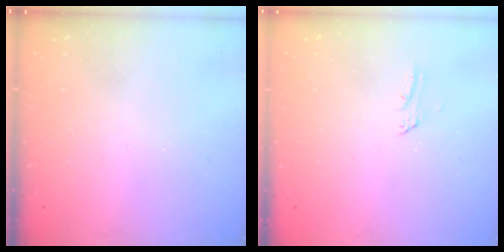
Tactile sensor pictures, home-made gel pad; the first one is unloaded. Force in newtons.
{"total": 1.4, "press": 1.4, "slide": 0.1}